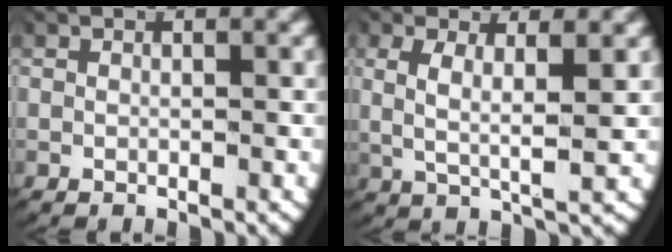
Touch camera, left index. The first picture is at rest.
{"total": 4.2, "force": [1.4, 1.5, 3.6], "torque": [-0.076, -0.007, 0.027]}